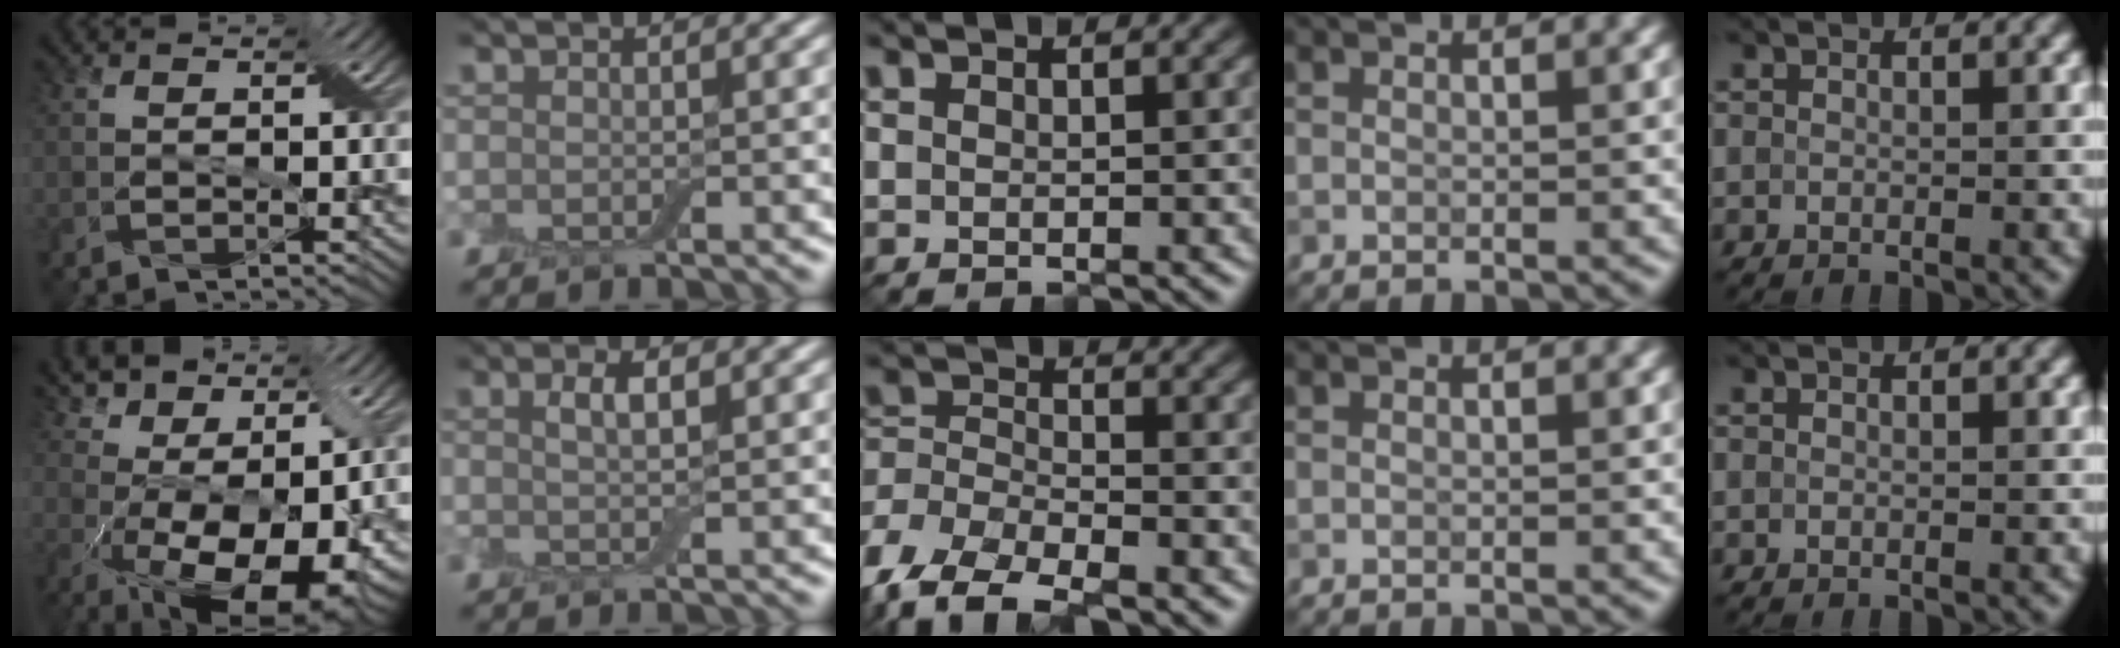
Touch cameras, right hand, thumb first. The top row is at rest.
{"thumb": {"total": 15.2, "force": [1.6, 8.6, 12.4], "torque": [-0.217, -0.014, 0.055]}, "index": {"total": 2.1, "force": [0.6, 0.5, 1.9], "torque": [-0.036, -0.002, 0.009]}, "middle": {"total": 7.9, "force": [-5.5, 3.7, 4.3], "torque": [-0.083, -0.008, -0.109]}}